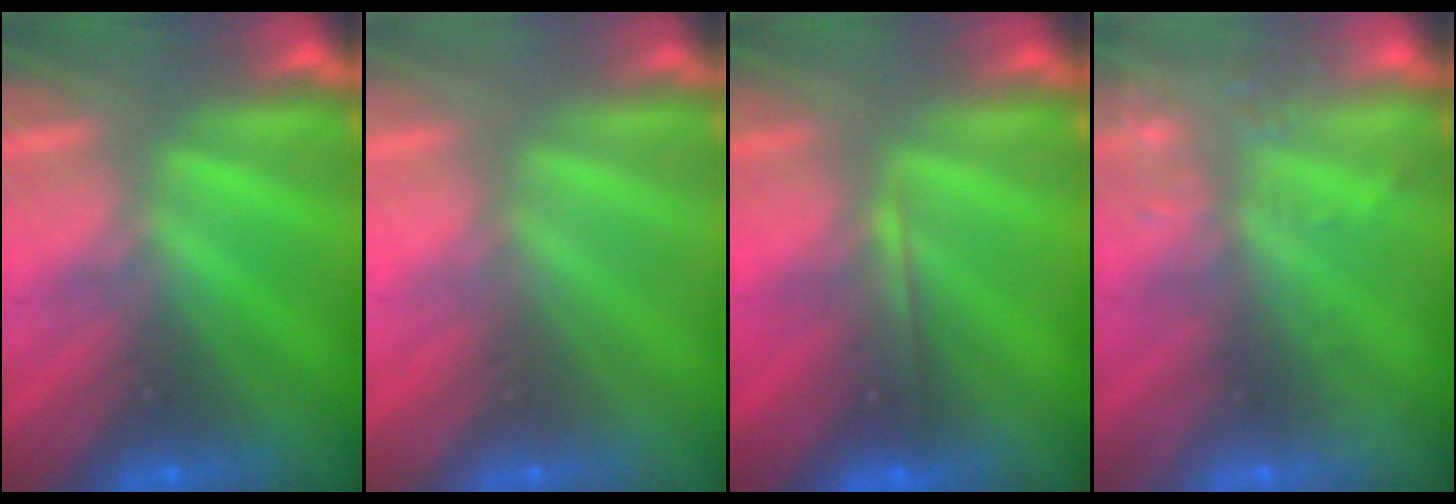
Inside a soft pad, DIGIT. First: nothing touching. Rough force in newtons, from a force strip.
{"total": 2.7}
{"total": 2.0}
{"total": 13.7}